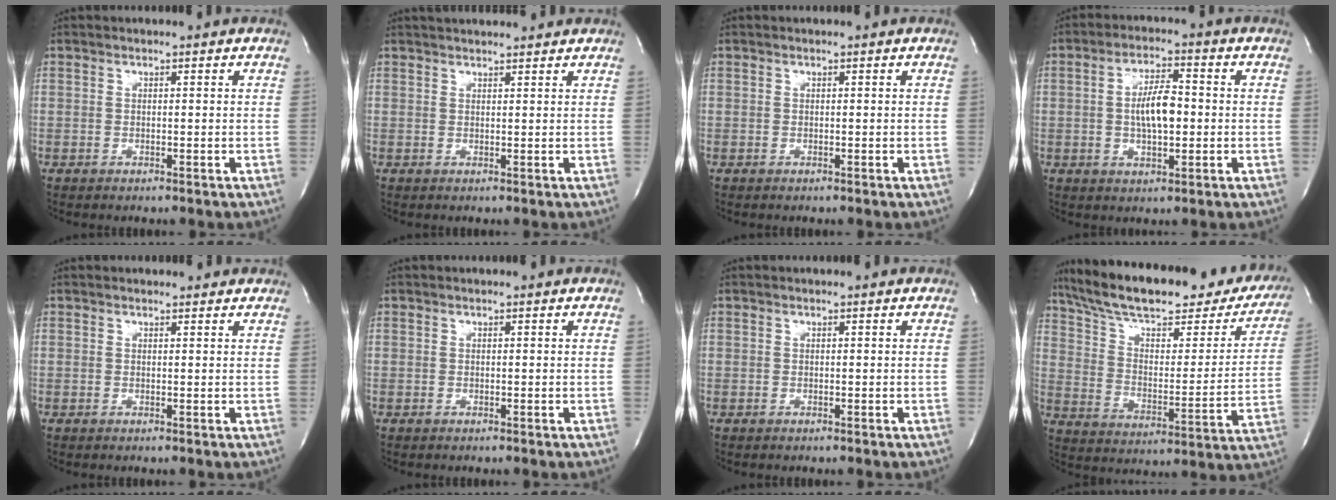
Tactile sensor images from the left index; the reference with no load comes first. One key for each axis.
{"total": 7.1, "fx": 6.7, "fy": 0.6, "fz": 2.1, "tx": -0.030, "ty": 0.031, "tz": 0.082}
{"total": 0.0}
{"total": 6.7, "fx": -0.2, "fy": 2.3, "fz": 6.3, "tx": -0.119, "ty": 0.006, "tz": -0.005}
{"total": 2.6, "fx": 2.5, "fy": 0.7, "fz": 0.4, "tx": -0.011, "ty": 0.010, "tz": 0.023}
{"total": 0.0}
{"total": 0.0}
{"total": 30.8, "fx": 25.4, "fy": 8.4, "fz": 15.3, "tx": -0.242, "ty": -0.014, "tz": 0.339}